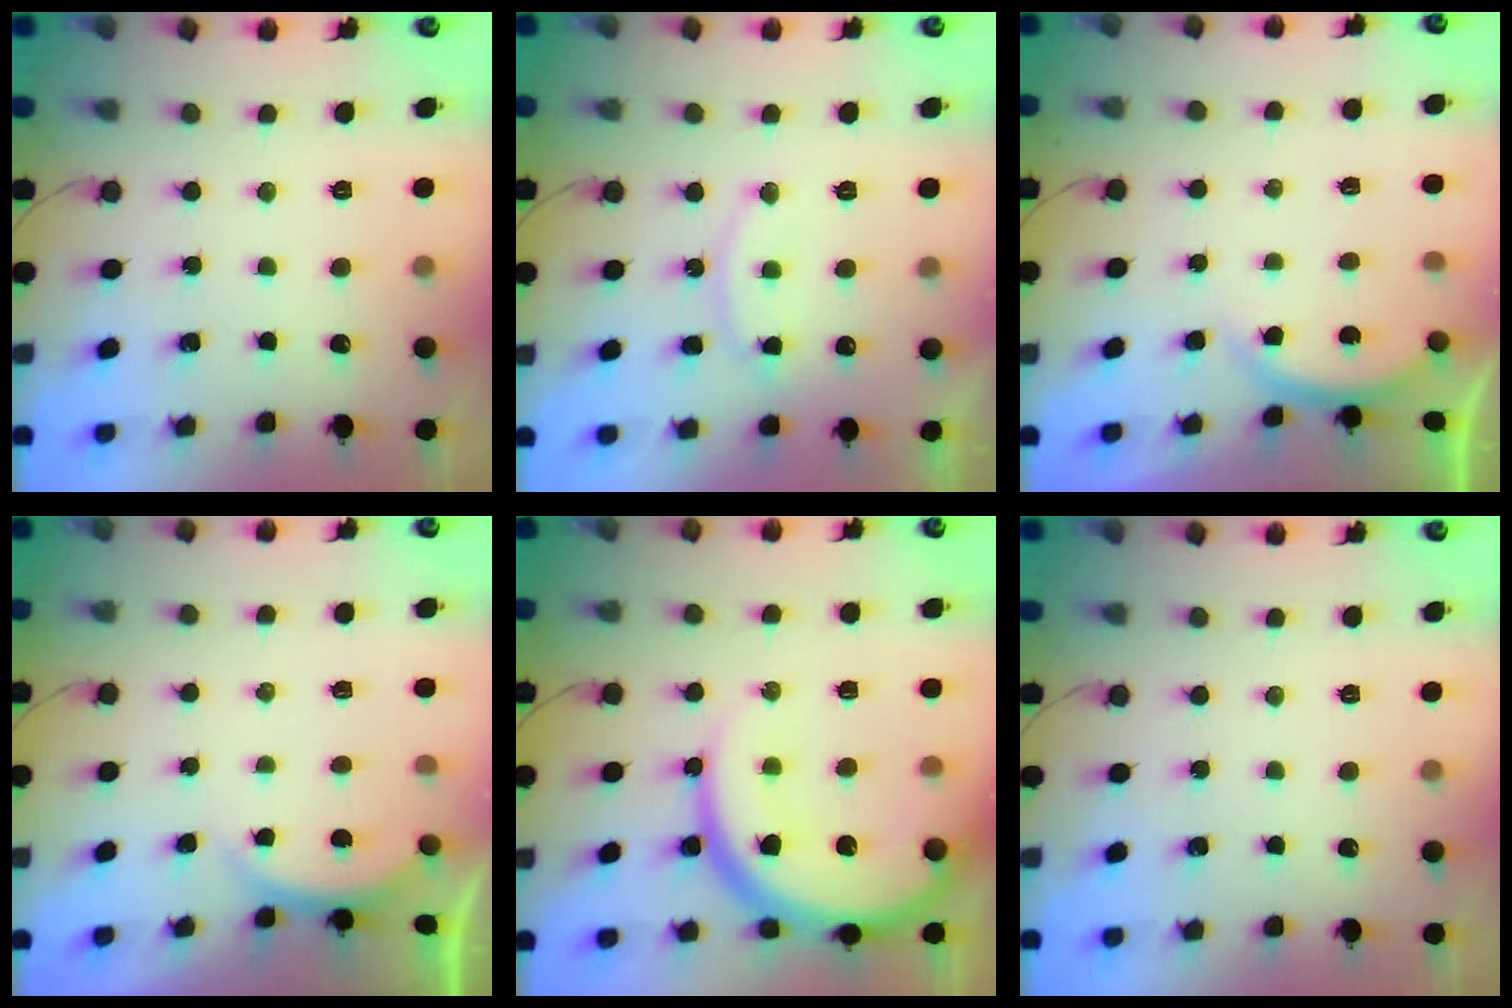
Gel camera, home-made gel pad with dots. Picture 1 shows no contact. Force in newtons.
{"total": 11.3, "press": 11.3, "slide": 0.9}
{"total": 2.8, "press": 2.8, "slide": 0.6}
{"total": 1.6, "press": 1.5, "slide": 0.6}
{"total": 18.1, "press": 18.0, "slide": 1.7}
{"total": 0.0}